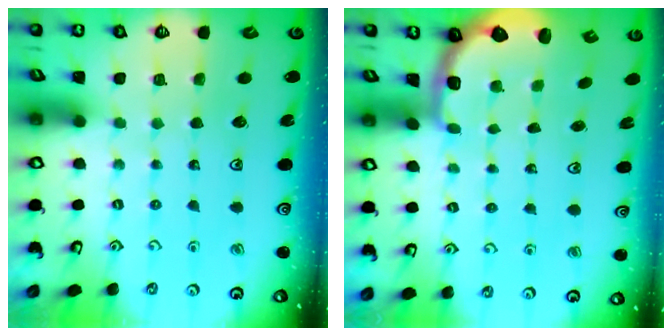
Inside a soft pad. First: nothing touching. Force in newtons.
{"total": 2.6, "press": 2.1, "slide": 1.7}